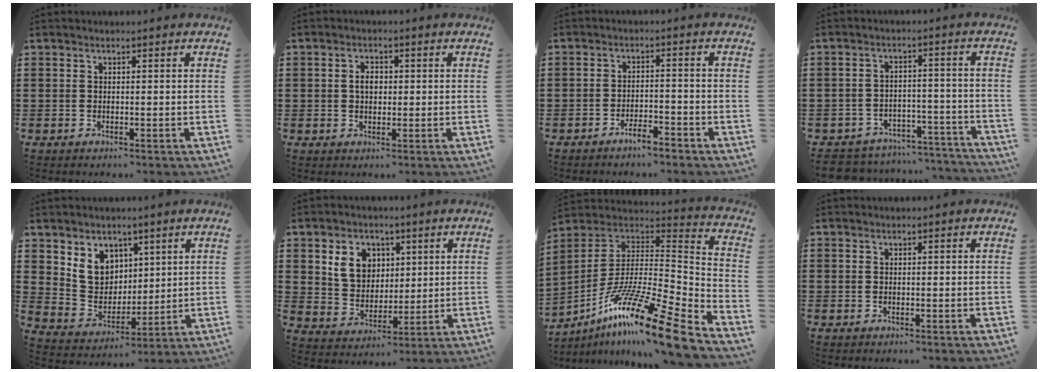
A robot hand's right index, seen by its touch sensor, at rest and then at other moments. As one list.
[{"total": 2.6, "force": [0.2, 1.7, 1.9], "torque": [-0.040, 0.007, 0.002]}, {"total": 3.2, "force": [-2.9, 0.3, 1.3], "torque": [-0.025, 0.005, -0.056]}, {"total": 4.7, "force": [-4.5, 0.9, 0.5], "torque": [-0.013, 0.008, -0.092]}, {"total": 7.3, "force": [3.3, 6.1, 2.3], "torque": [-0.070, 0.001, 0.066]}, {"total": 7.1, "force": [2.6, 5.9, 3.0], "torque": [-0.063, 0.009, 0.043]}, {"total": 17.1, "force": [-12.0, 1.0, 12.1], "torque": [-0.222, 0.015, -0.222]}, {"total": 0.0}]